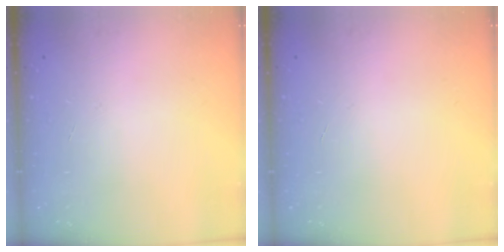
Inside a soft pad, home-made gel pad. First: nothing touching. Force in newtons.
{"total": 0.9, "press": 0.8, "slide": 0.2}